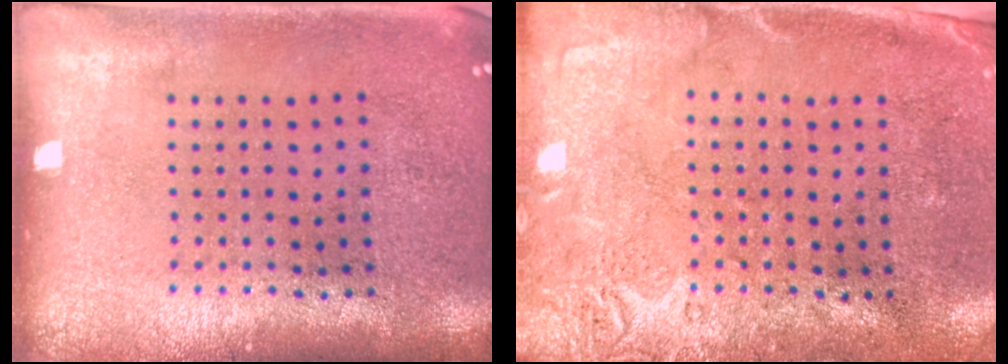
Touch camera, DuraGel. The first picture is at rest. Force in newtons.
{"total": 2.8, "press": 2.2, "slide": 1.7}